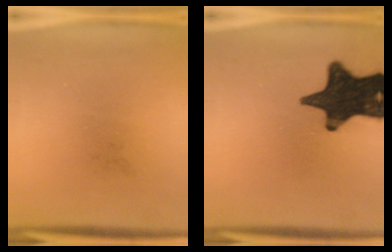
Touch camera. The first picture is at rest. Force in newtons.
{"total": 17.4}